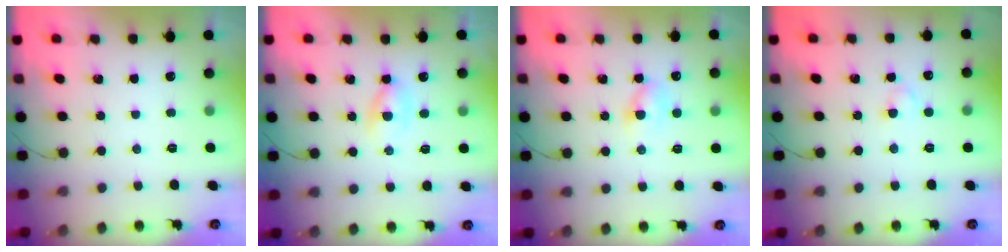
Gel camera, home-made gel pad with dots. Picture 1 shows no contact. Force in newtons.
{"total": 2.7, "press": 2.5, "slide": 1.1}
{"total": 3.3, "press": 3.0, "slide": 1.3}
{"total": 2.3, "press": 2.1, "slide": 1.0}